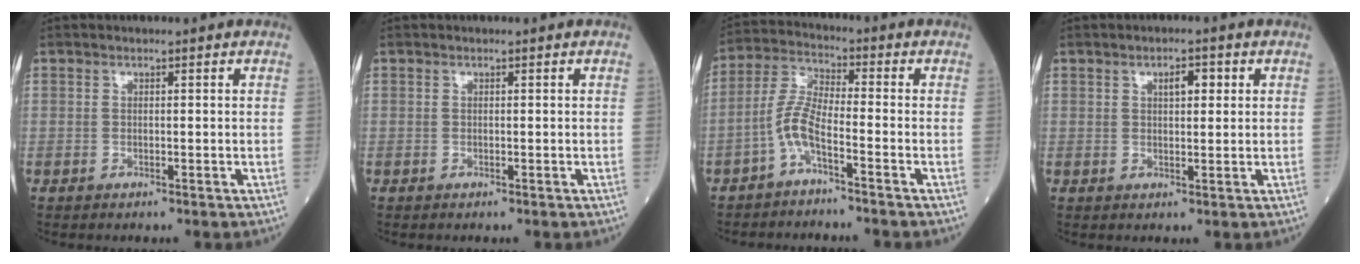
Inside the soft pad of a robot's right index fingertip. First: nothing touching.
{"total": 0.0}
{"total": 5.6, "force": [-3.1, 0.8, 4.5], "torque": [-0.105, 0.011, -0.067]}
{"total": 2.9, "force": [1.1, 1.1, 2.4], "torque": [-0.039, 0.005, 0.018]}